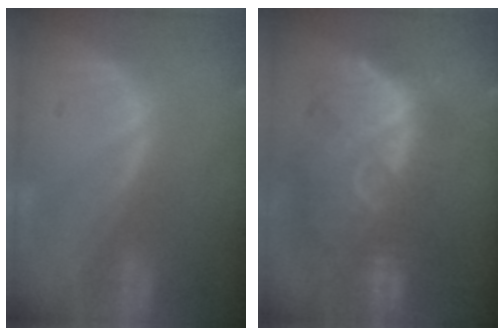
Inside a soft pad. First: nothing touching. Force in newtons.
{"total": 11.8, "press": 10.9, "slide": 4.4}